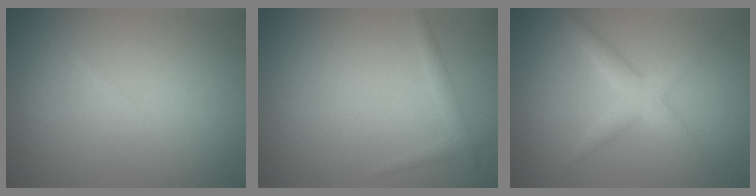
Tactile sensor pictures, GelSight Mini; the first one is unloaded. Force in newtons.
{"total": 1.0, "press": 1.0, "slide": 0.0}
{"total": 2.9, "press": 2.9, "slide": 0.0}